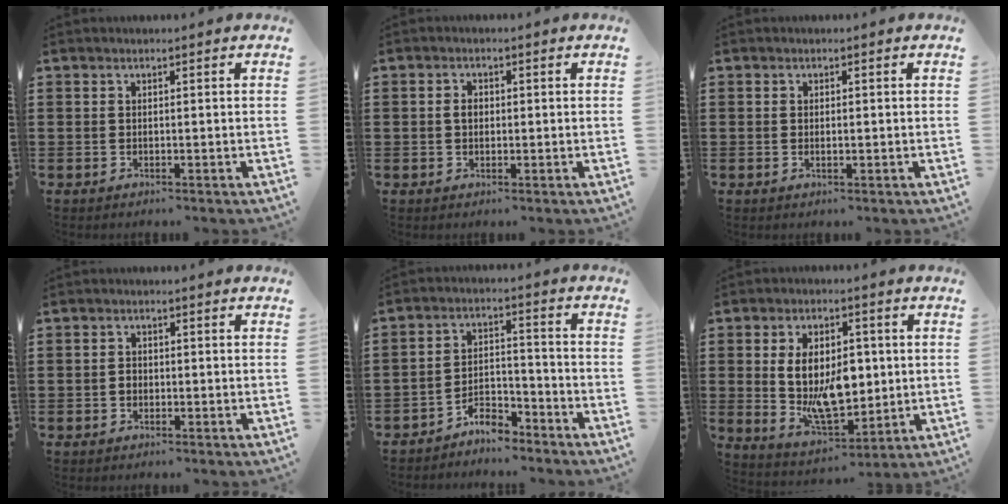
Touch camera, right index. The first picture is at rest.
{"total": 1.8, "force": [0.1, 1.2, 1.3], "torque": [-0.027, 0.007, 0.000]}
{"total": 0.7, "force": [-0.1, 0.4, 0.6], "torque": [-0.012, 0.003, -0.002]}
{"total": 1.2, "force": [-0.4, 1.0, 0.7], "torque": [-0.016, 0.002, -0.008]}
{"total": 5.3, "force": [-4.8, 1.4, 1.5], "torque": [-0.034, 0.013, -0.097]}
{"total": 10.9, "force": [0.8, 6.0, 9.0], "torque": [-0.168, -0.001, 0.009]}